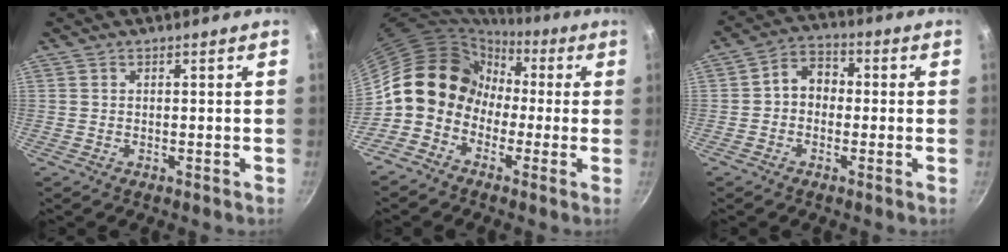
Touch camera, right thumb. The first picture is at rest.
{"total": 11.9, "force": [-1.0, 10.4, 5.7], "torque": [-0.047, 0.038, -0.037]}
{"total": 6.1, "force": [-0.3, 4.9, 3.7], "torque": [-0.030, 0.021, -0.022]}